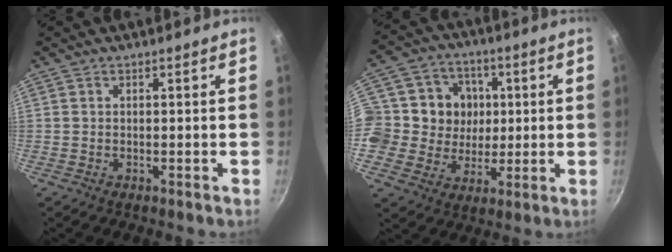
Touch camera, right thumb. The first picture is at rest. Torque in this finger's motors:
{"motor_torque": [2.46, 2.54, 0.42, -0.29, 0.25]}